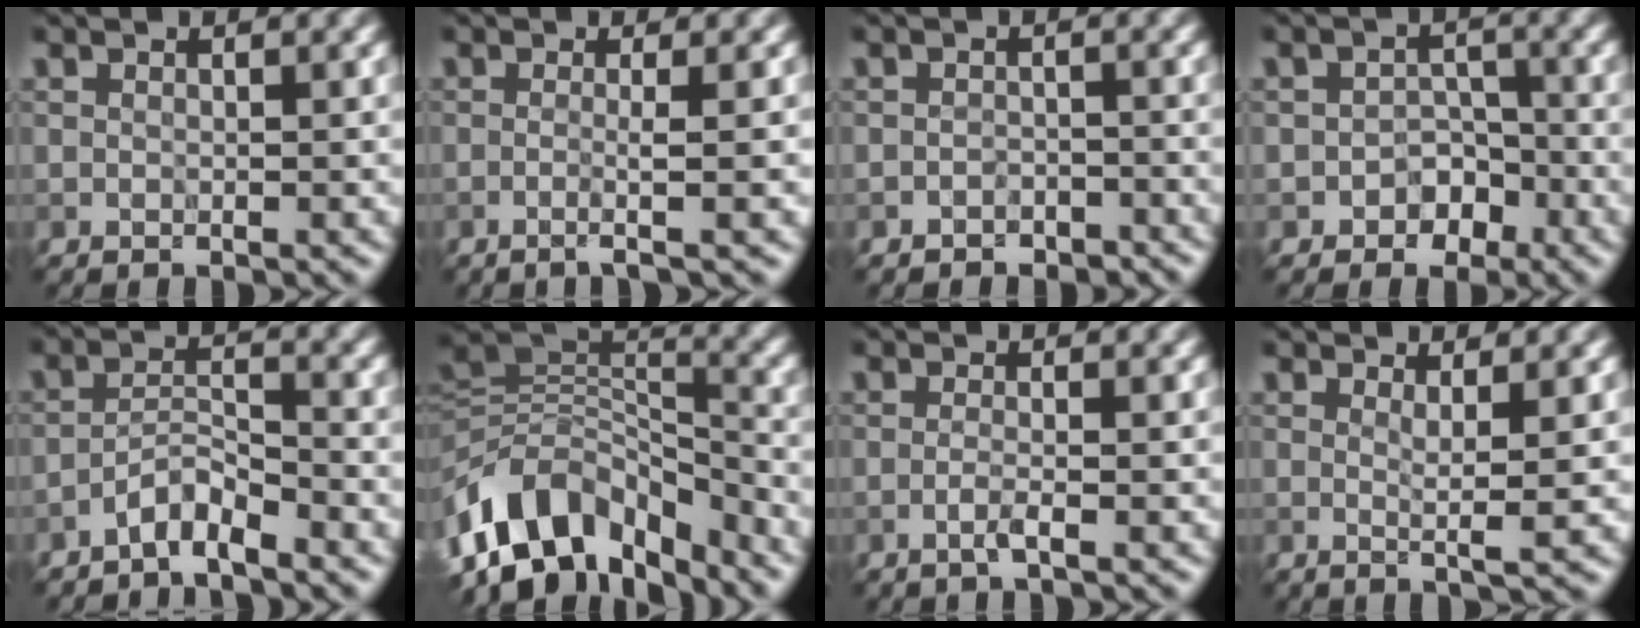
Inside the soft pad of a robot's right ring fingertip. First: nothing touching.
{"total": 2.3, "force": [-0.4, 0.6, 2.2], "torque": [-0.024, -0.003, -0.023]}
{"total": 1.6, "force": [-1.4, 0.8, 0.0], "torque": [0.008, 0.008, -0.025]}
{"total": 2.4, "force": [-1.5, 1.8, 0.7], "torque": [0.004, 0.009, -0.027]}
{"total": 2.7, "force": [-2.3, 0.3, 1.2], "torque": [-0.021, 0.012, -0.049]}
{"total": 10.4, "force": [-5.5, 5.7, 6.7], "torque": [-0.111, 0.021, -0.108]}
{"total": 1.3, "force": [-0.6, 0.2, 1.1], "torque": [-0.020, 0.003, -0.018]}
{"total": 2.2, "force": [0.5, 0.3, 2.2], "torque": [-0.035, -0.006, 0.005]}